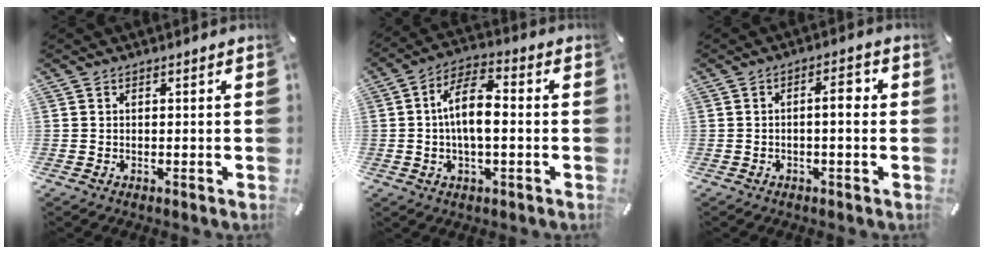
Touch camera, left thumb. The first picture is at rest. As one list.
[{"total": 9.8, "force": [-0.2, 4.2, 8.9], "torque": [-0.169, 0.012, -0.004]}, {"total": 5.2, "force": [0.1, 1.6, 4.9], "torque": [-0.084, 0.012, -0.005]}]